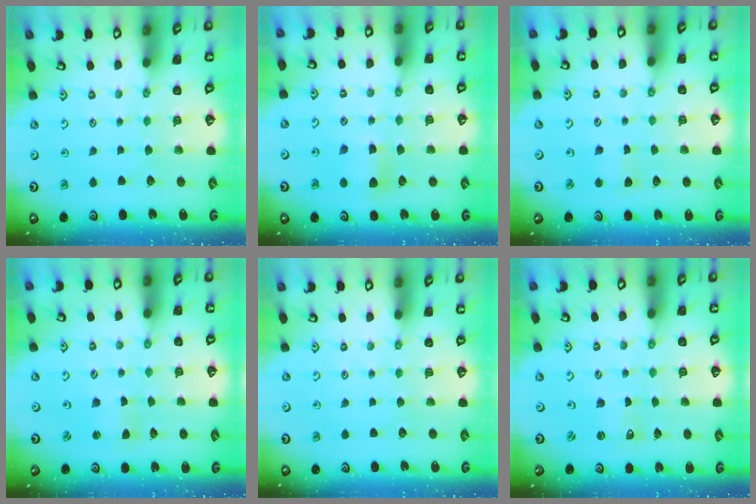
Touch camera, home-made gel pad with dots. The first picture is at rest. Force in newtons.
{"total": 5.9, "press": 5.8, "slide": 0.4}
{"total": 3.1, "press": 3.1, "slide": 0.4}
{"total": 1.2, "press": 1.1, "slide": 0.2}
{"total": 0.0}
{"total": 0.0}